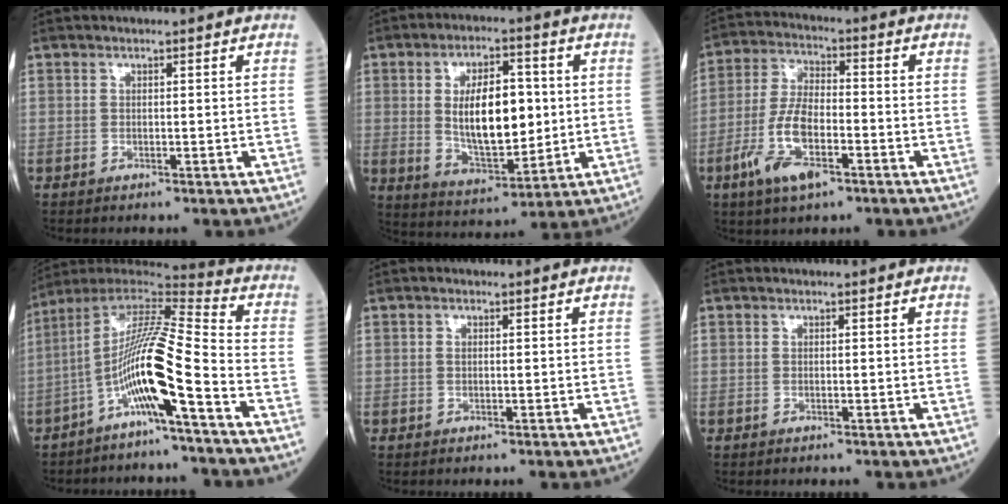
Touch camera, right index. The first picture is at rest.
{"total": 12.5, "force": [1.1, 5.4, 11.2], "torque": [-0.201, 0.001, 0.026]}
{"total": 9.9, "force": [-4.4, 3.3, 8.2], "torque": [-0.179, -0.005, -0.084]}
{"total": 13.4, "force": [-5.6, -0.1, 12.2], "torque": [-0.230, 0.006, -0.111]}
{"total": 0.5, "force": [0.1, 0.3, 0.4], "torque": [-0.013, 0.000, 0.001]}
{"total": 0.0}